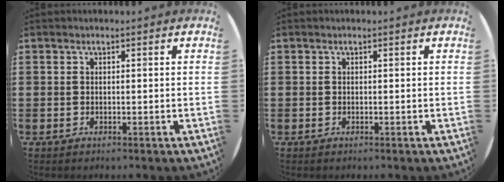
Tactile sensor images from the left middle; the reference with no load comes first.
{"total": 0.0}